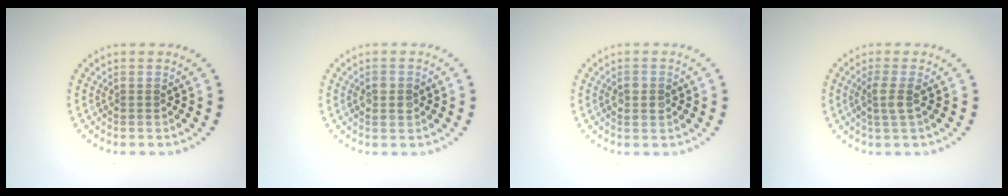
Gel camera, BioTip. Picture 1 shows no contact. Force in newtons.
{"total": 1.9, "press": 1.9, "slide": 0.1}
{"total": 1.9, "press": 1.9, "slide": 0.1}
{"total": 1.9, "press": 1.5, "slide": 1.1}